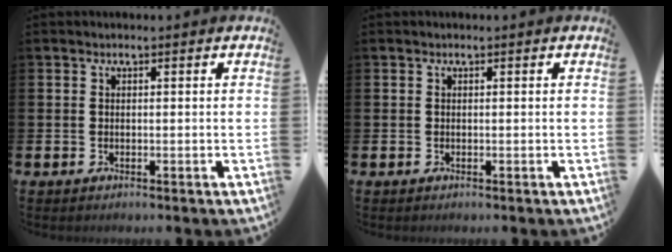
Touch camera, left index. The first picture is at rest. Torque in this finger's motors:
{"motor_torque": [0.00, 0.00, -0.03, 0.00]}